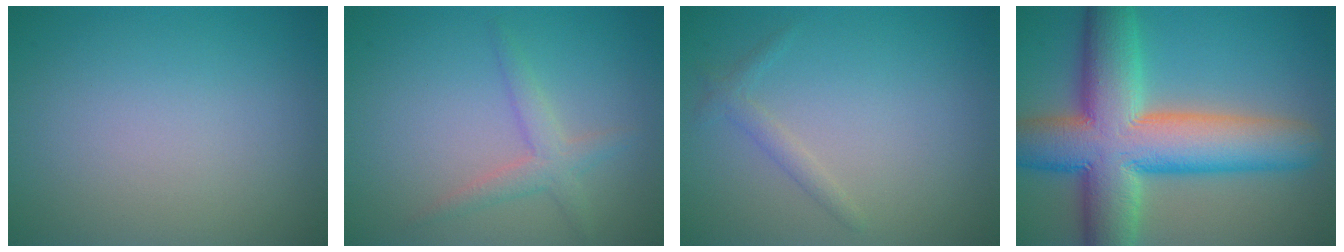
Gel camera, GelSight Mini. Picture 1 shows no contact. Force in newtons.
{"total": 2.2, "press": 2.2, "slide": 0.1}
{"total": 1.2, "press": 1.2, "slide": 0.1}
{"total": 13.5, "press": 13.5, "slide": 0.9}